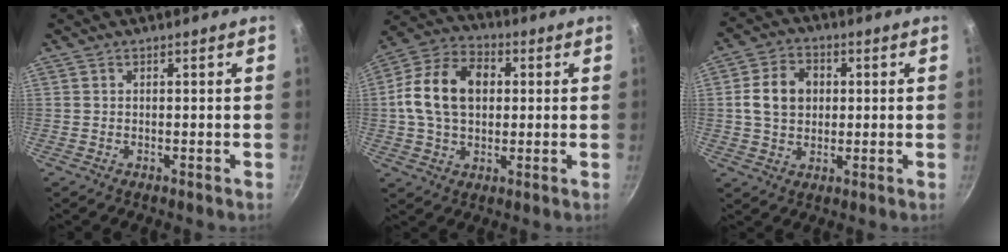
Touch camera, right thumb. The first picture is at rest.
{"total": 14.9, "force": [1.8, 10.5, 10.4], "torque": [-0.168, 0.021, 0.016]}
{"total": 9.3, "force": [1.3, 7.4, 5.5], "torque": [-0.079, 0.011, 0.015]}